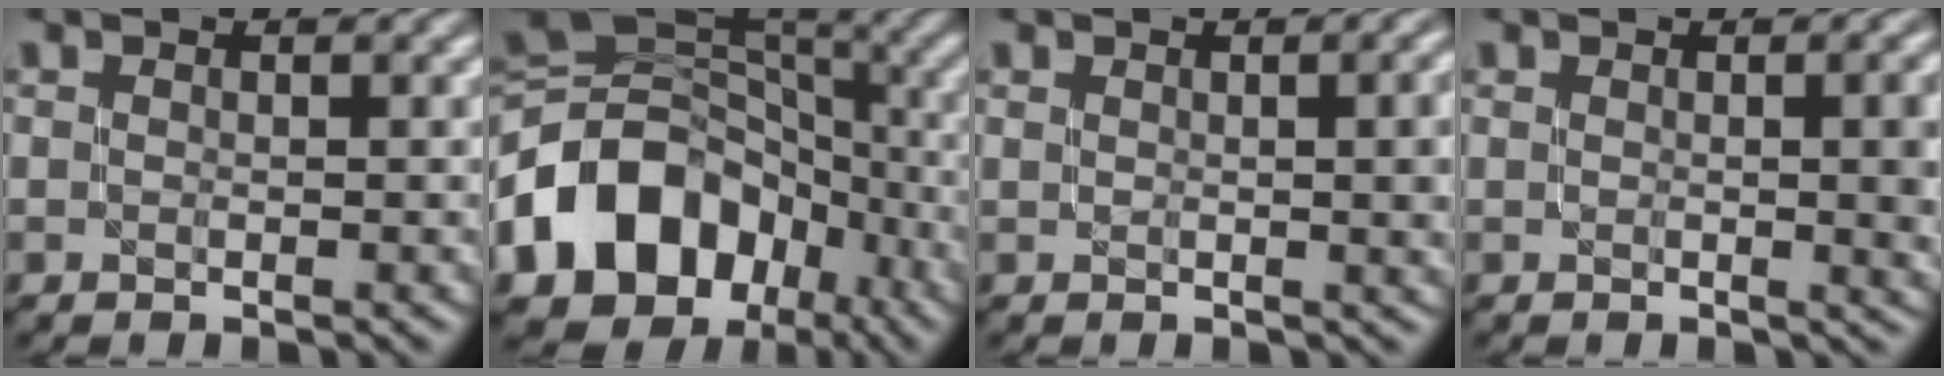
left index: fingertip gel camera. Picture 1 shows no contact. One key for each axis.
{"total": 14.2, "fx": -5.9, "fy": 10.7, "fz": 7.3, "tx": -0.144, "ty": 0.002, "tz": -0.116}
{"total": 4.1, "fx": 0.7, "fy": 1.5, "fz": 3.8, "tx": -0.037, "ty": 0.004, "tz": 0.019}
{"total": 3.6, "fx": 0.2, "fy": 0.9, "fz": 3.5, "tx": -0.042, "ty": 0.003, "tz": 0.004}